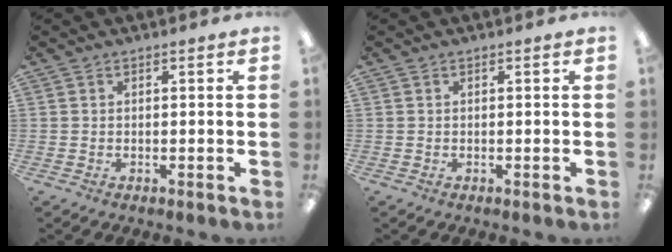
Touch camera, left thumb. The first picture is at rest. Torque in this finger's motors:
{"motor_torque": [0.00, 0.00, -0.12, 0.12, 0.00]}